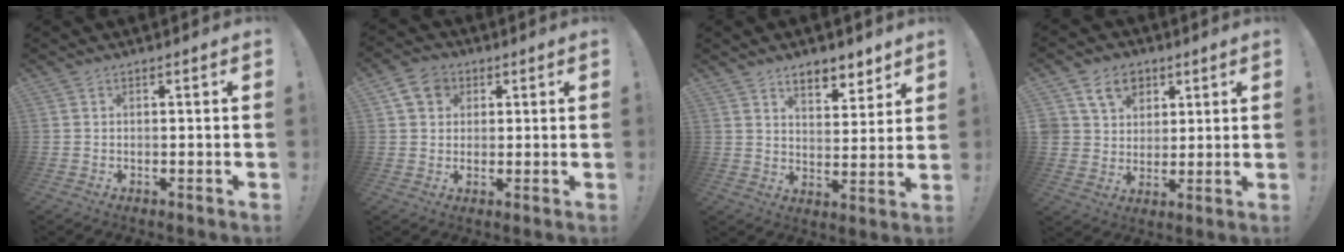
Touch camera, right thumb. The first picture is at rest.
{"total": 7.7, "force": [3.1, 6.3, 3.1], "torque": [-0.042, -0.007, 0.061]}
{"total": 8.0, "force": [6.5, 3.4, 3.2], "torque": [-0.036, -0.048, 0.118]}
{"total": 11.0, "force": [5.6, 8.6, 4.0], "torque": [-0.065, -0.020, 0.111]}